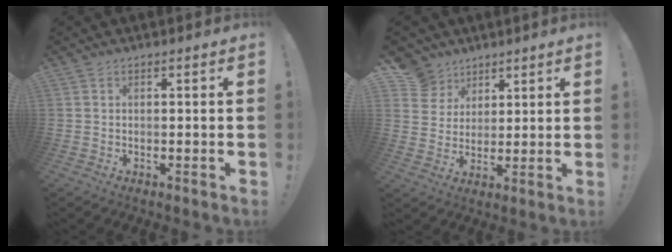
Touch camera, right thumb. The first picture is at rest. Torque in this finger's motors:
{"motor_torque": [-0.93, 0.98, 0.21, 0.99, 0.00]}